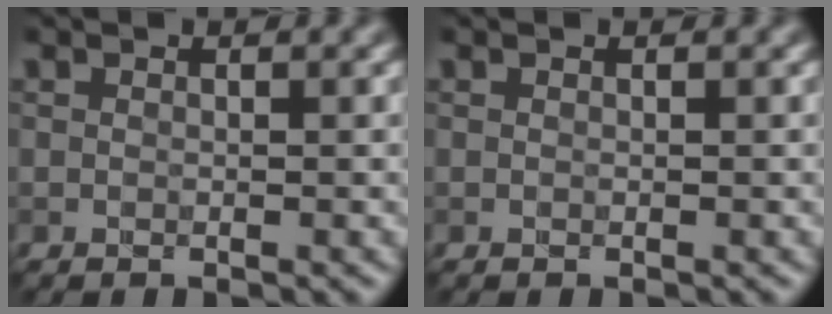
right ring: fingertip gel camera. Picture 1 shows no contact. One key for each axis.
{"total": 0.0}